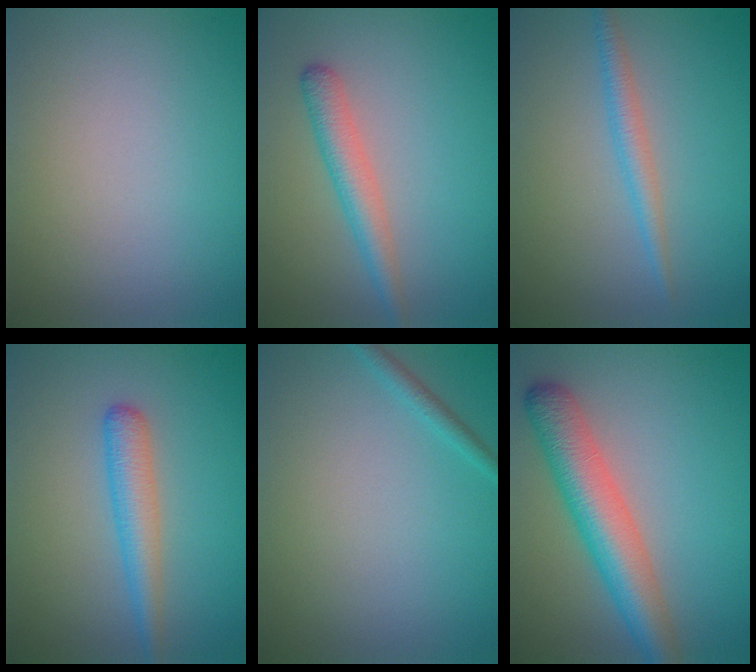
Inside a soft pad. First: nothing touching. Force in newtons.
{"total": 2.8, "press": 2.7, "slide": 0.2}
{"total": 1.9, "press": 1.9, "slide": 0.0}
{"total": 2.7, "press": 2.7, "slide": 0.1}
{"total": 1.1, "press": 1.1, "slide": 0.0}
{"total": 6.1, "press": 6.1, "slide": 0.2}